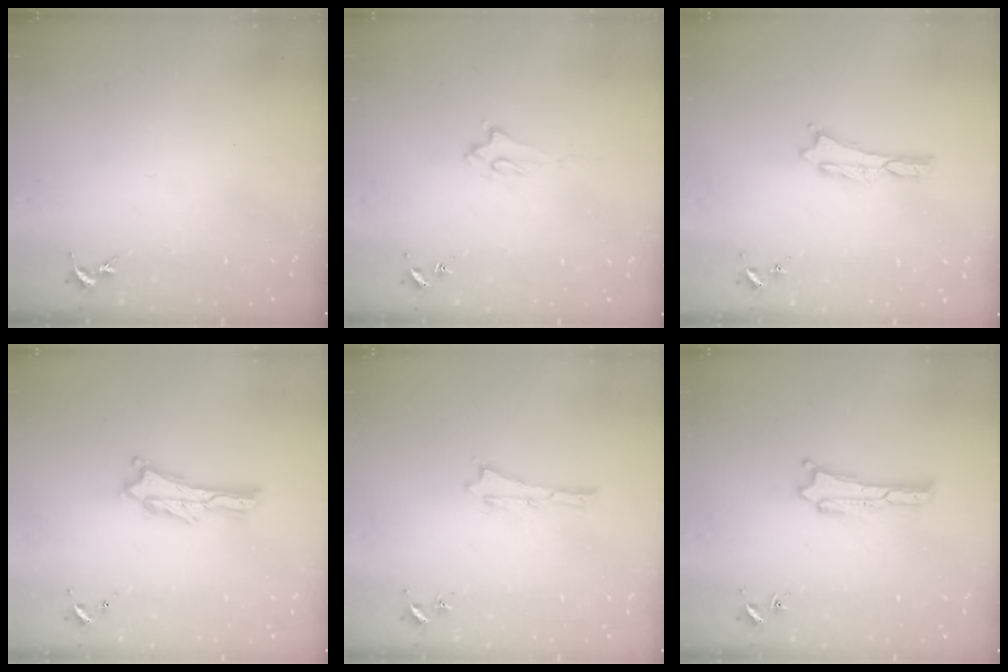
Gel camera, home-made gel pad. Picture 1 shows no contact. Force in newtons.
{"total": 1.9, "press": 1.8, "slide": 0.4}
{"total": 0.0}
{"total": 1.3, "press": 1.3, "slide": 0.3}
{"total": 0.0}
{"total": 0.0}